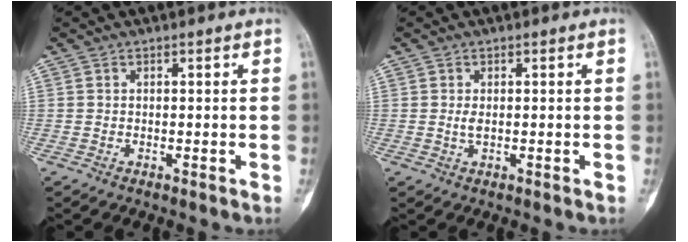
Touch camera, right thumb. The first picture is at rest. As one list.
[{"total": 1.1, "force": [0.1, 0.5, 1.0], "torque": [-0.019, -0.003, 0.005]}]